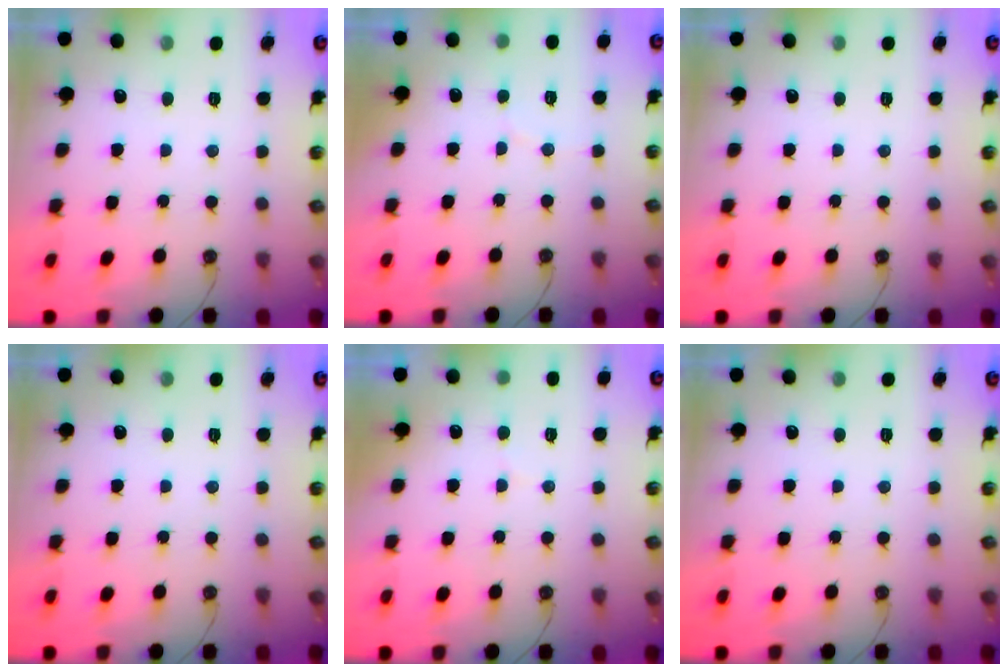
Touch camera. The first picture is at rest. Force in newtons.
{"total": 3.2, "press": 3.2, "slide": 0.3}
{"total": 0.0}
{"total": 0.0}
{"total": 4.6, "press": 4.4, "slide": 1.3}
{"total": 0.0}